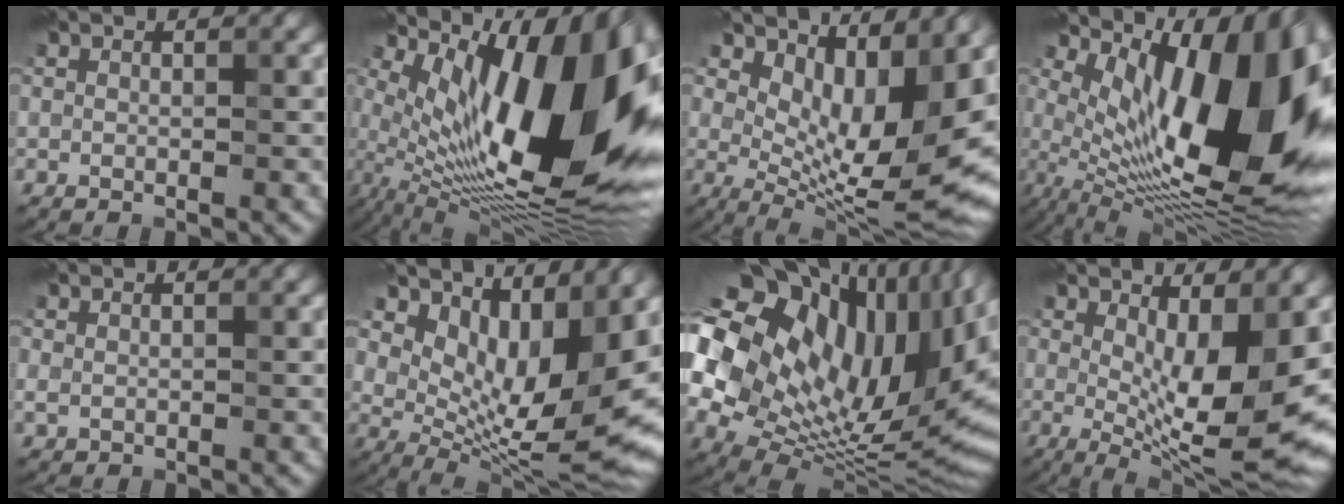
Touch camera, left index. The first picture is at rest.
{"total": 17.5, "force": [3.1, 7.3, 15.6], "torque": [-0.235, 0.010, 0.048]}
{"total": 11.0, "force": [3.3, 4.4, 9.5], "torque": [-0.148, -0.020, 0.068]}
{"total": 15.8, "force": [2.9, 6.7, 14.1], "torque": [-0.204, -0.005, 0.047]}
{"total": 0.8, "force": [0.1, 0.6, 0.5], "torque": [-0.014, 0.001, 0.004]}
{"total": 10.4, "force": [4.3, 4.3, 8.5], "torque": [-0.136, -0.020, 0.091]}
{"total": 20.9, "force": [4.7, 13.0, 15.6], "torque": [-0.280, 0.003, 0.122]}
{"total": 9.8, "force": [0.3, 3.0, 9.3], "torque": [-0.151, -0.021, 0.012]}